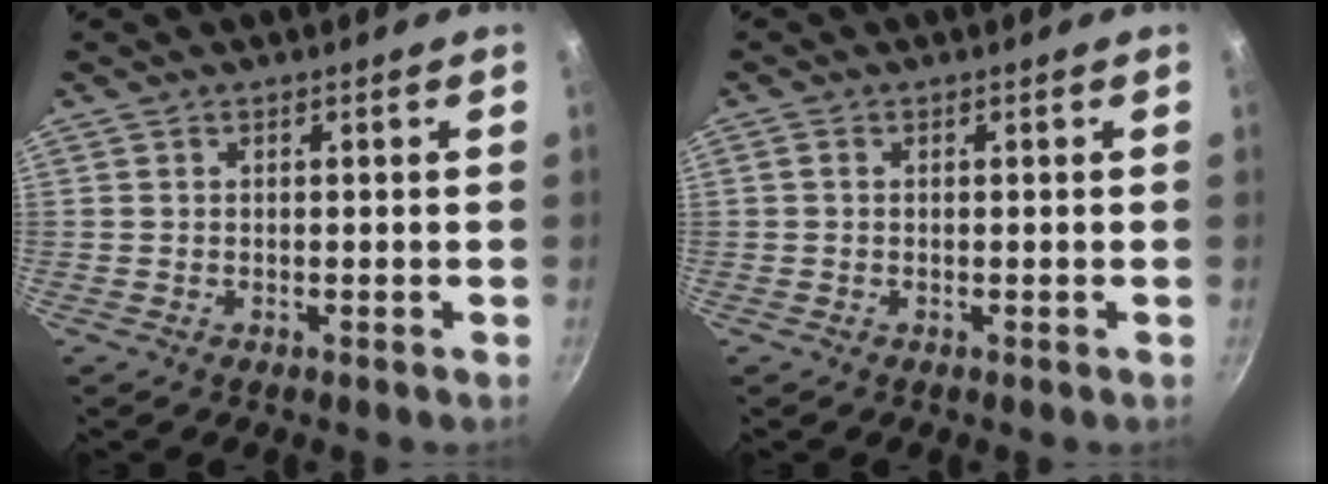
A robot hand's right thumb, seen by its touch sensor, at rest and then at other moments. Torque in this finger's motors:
{"motor_torque": [-0.23, -0.53, -0.37, 0.12, -0.03]}